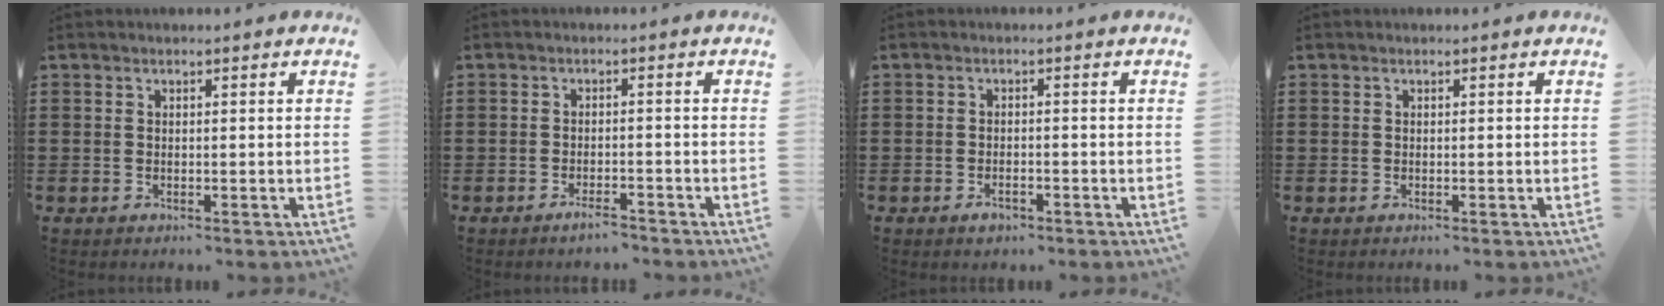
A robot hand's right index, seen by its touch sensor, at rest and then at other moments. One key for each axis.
{"total": 2.2, "fx": -2.0, "fy": 0.4, "fz": 0.8, "tx": -0.017, "ty": 0.003, "tz": -0.037}
{"total": 1.5, "fx": -1.1, "fy": 0.7, "fz": 0.7, "tx": -0.017, "ty": -0.001, "tz": -0.021}
{"total": 0.0}